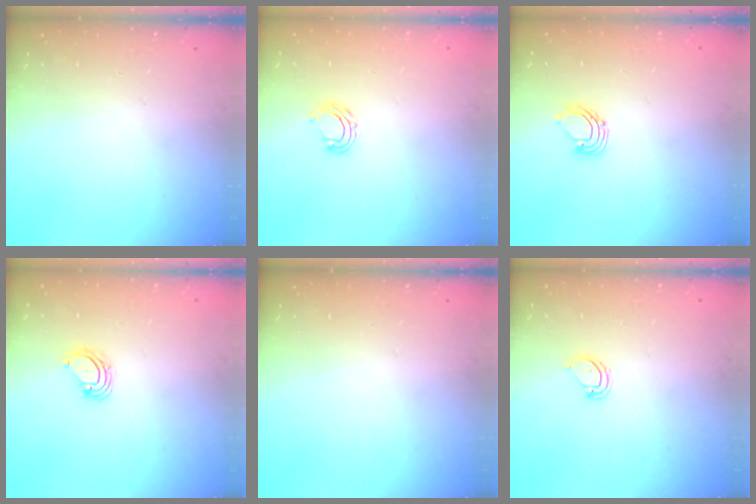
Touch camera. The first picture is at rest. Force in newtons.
{"total": 6.1, "press": 6.0, "slide": 1.1}
{"total": 2.6, "press": 2.6, "slide": 0.2}
{"total": 3.4, "press": 3.4, "slide": 0.3}
{"total": 0.0}
{"total": 3.6, "press": 3.6, "slide": 0.2}